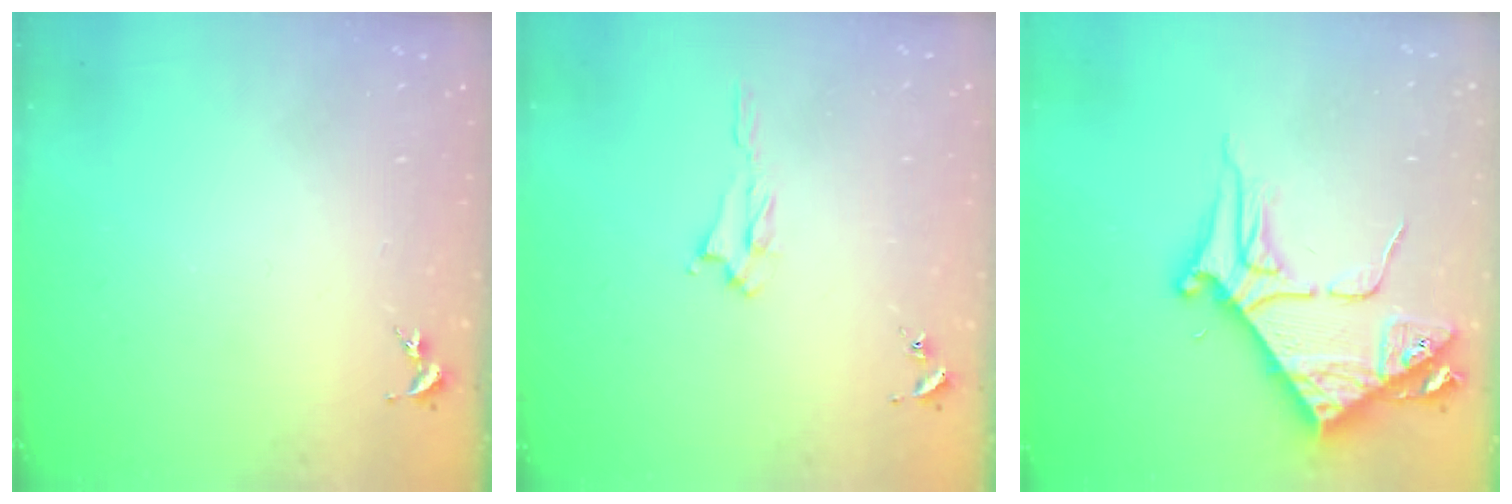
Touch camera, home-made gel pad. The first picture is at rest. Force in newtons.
{"total": 2.1, "press": 2.0, "slide": 0.3}
{"total": 9.4, "press": 9.3, "slide": 1.1}